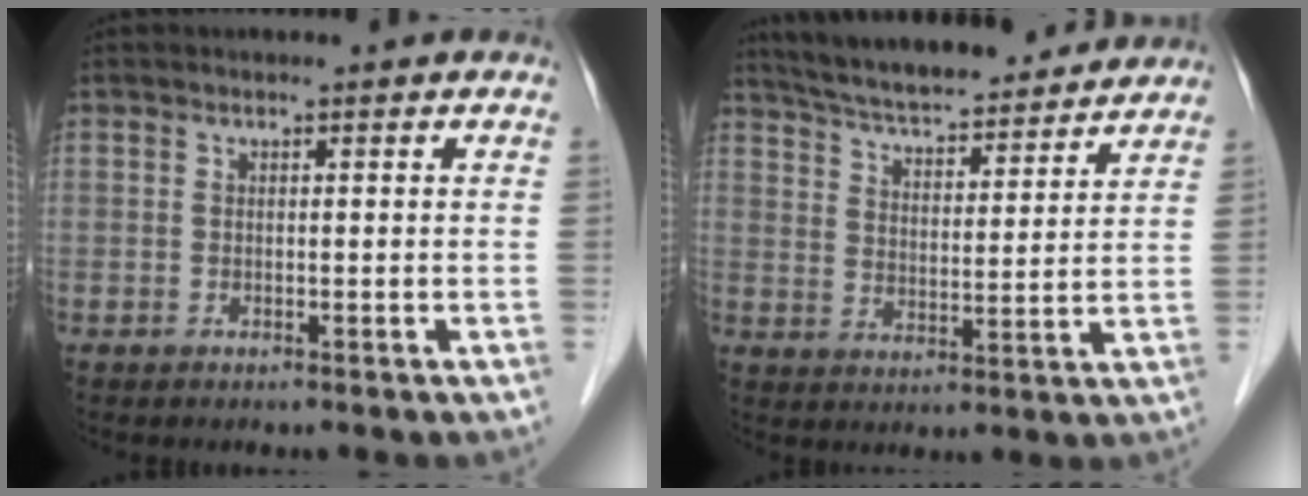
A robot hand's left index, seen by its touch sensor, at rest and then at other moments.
{"total": 18.5, "force": [16.9, 3.3, 7.0], "torque": [-0.116, 0.025, 0.251]}